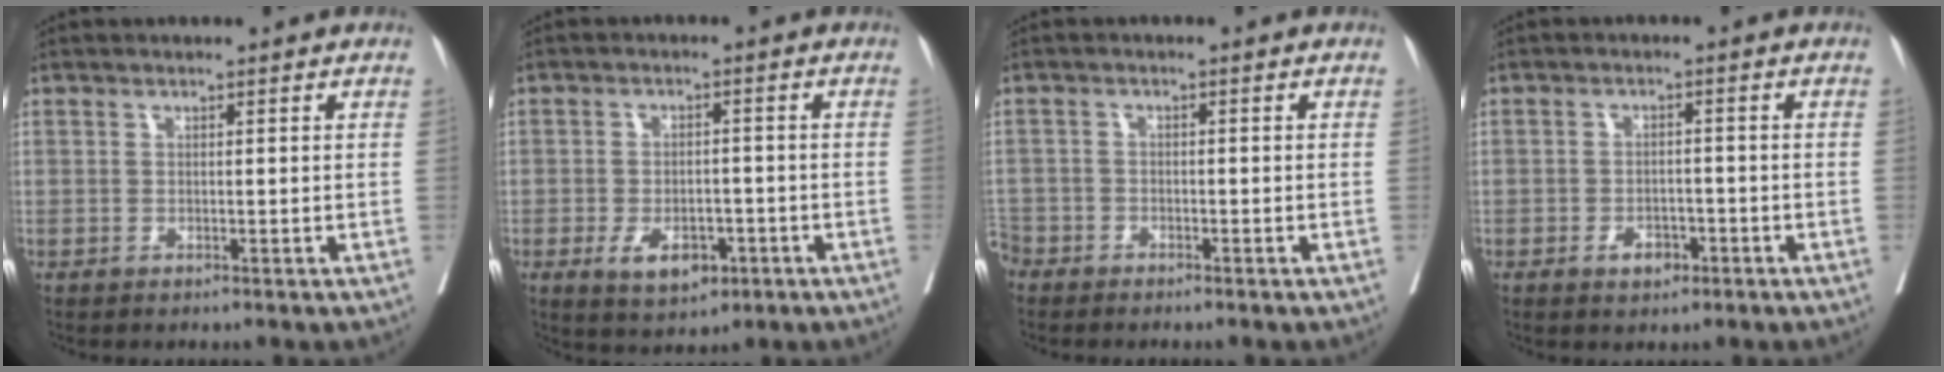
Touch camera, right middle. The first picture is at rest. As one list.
[{"total": 6.3, "force": [-2.8, 3.5, 4.4], "torque": [-0.070, -0.001, -0.035]}, {"total": 3.7, "force": [-3.3, 1.6, 0.7], "torque": [-0.011, -0.005, -0.069]}, {"total": 3.1, "force": [-1.7, 1.9, 1.8], "torque": [-0.024, 0.005, -0.019]}]